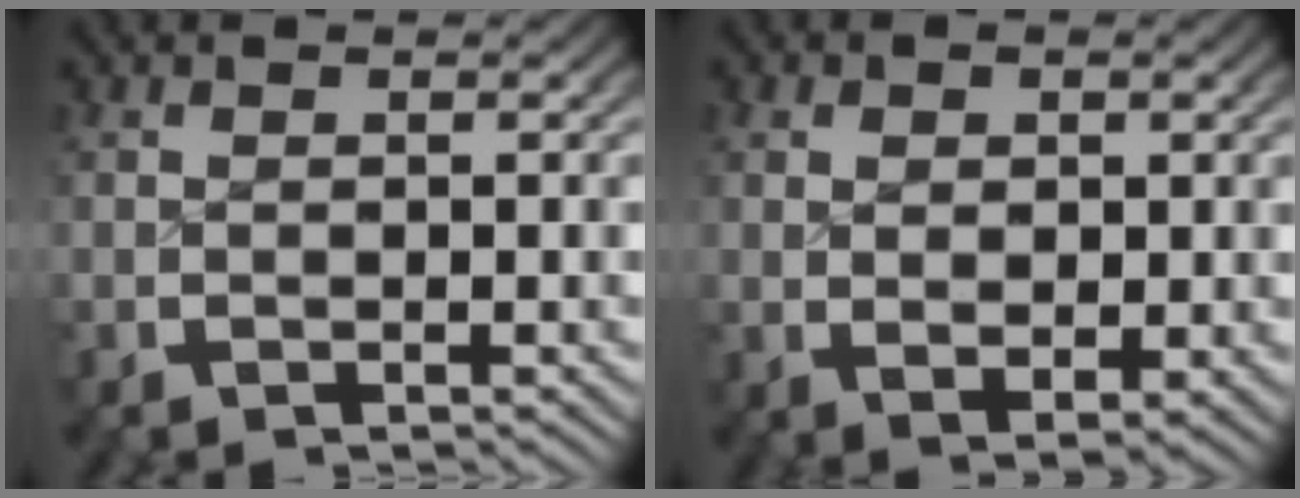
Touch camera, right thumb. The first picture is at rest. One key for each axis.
{"total": 2.7, "fx": 0.3, "fy": 1.7, "fz": 2.1, "tx": -0.041, "ty": -0.015, "tz": 0.017}